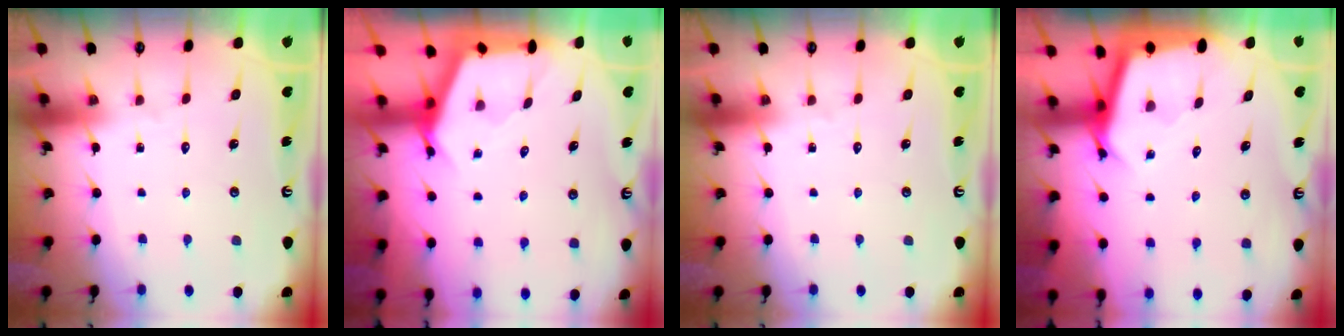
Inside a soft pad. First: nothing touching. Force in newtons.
{"total": 2.5, "press": 2.5, "slide": 0.3}
{"total": 0.0}
{"total": 2.8, "press": 2.8, "slide": 0.0}